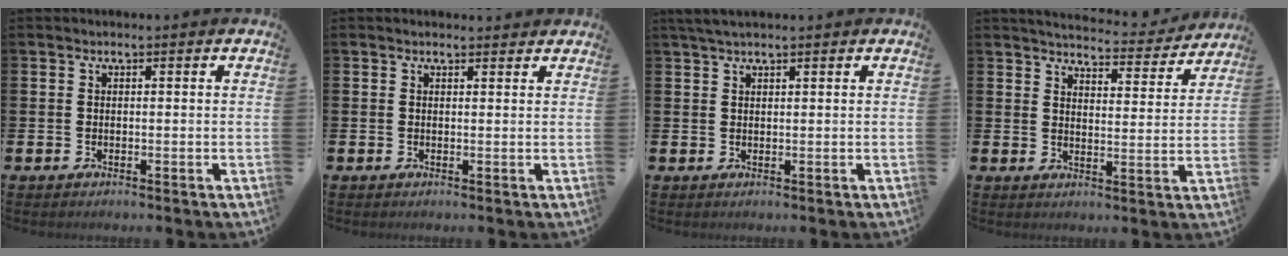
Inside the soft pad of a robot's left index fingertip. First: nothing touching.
{"total": 0.9, "force": [0.8, 0.2, 0.2], "torque": [0.007, -0.002, 0.014]}
{"total": 2.1, "force": [1.7, 0.4, 1.2], "torque": [-0.029, 0.007, 0.033]}
{"total": 4.7, "force": [4.6, 0.7, 0.6], "torque": [-0.017, -0.039, 0.075]}